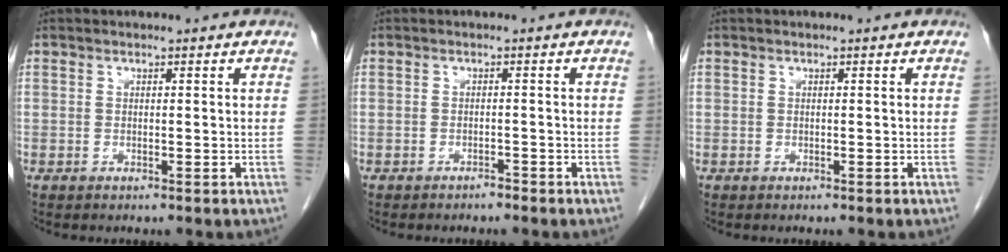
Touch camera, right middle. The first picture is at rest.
{"total": 1.0, "force": [-1.0, 0.1, 0.3], "torque": [-0.011, -0.002, -0.014]}
{"total": 0.0}